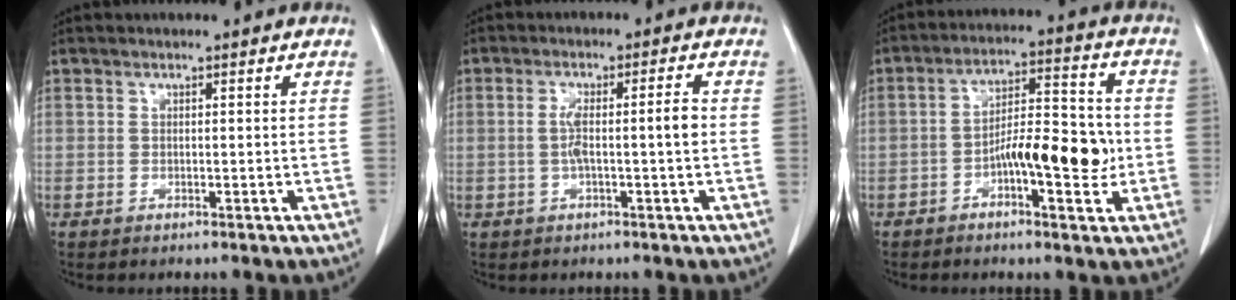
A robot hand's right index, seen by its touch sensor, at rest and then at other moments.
{"total": 5.0, "force": [-0.4, 0.1, 5.0], "torque": [-0.094, 0.011, -0.005]}
{"total": 10.9, "force": [-2.5, 3.1, 10.1], "torque": [-0.163, 0.021, -0.036]}